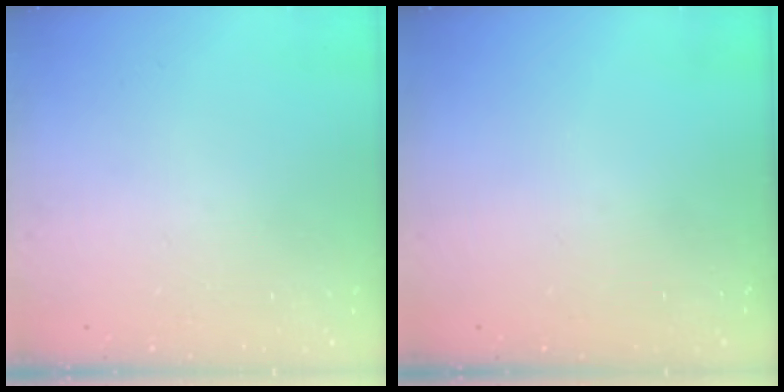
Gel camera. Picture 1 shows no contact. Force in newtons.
{"total": 0.0}